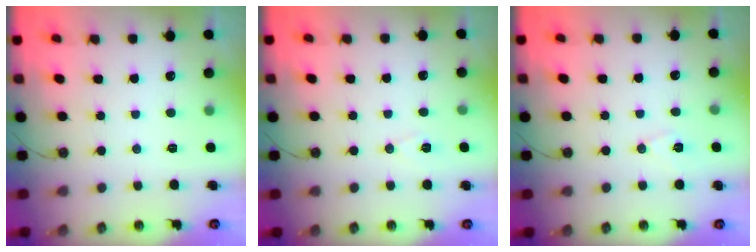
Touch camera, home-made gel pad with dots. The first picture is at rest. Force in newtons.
{"total": 5.6, "press": 3.5, "slide": 4.4}
{"total": 7.2, "press": 5.6, "slide": 4.6}